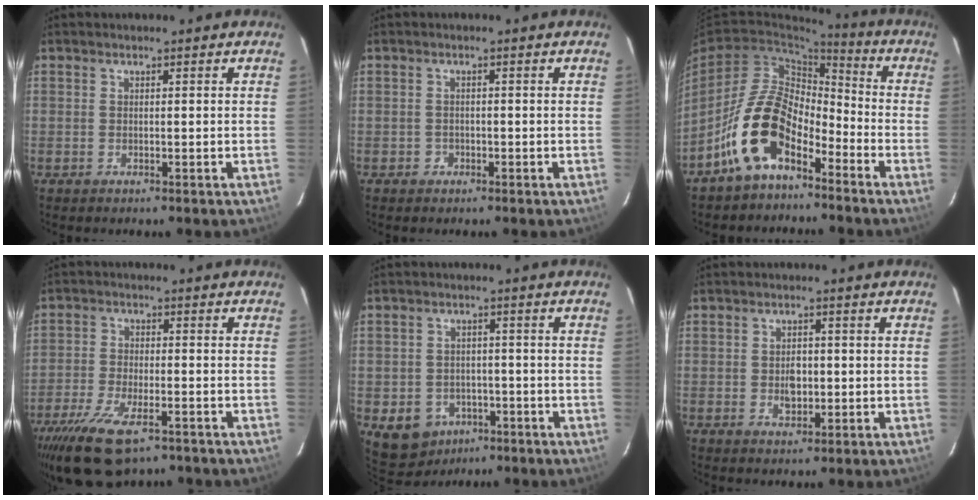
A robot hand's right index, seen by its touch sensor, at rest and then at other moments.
{"total": 1.4, "force": [-0.8, 1.2, 0.1], "torque": [0.000, 0.006, -0.009]}
{"total": 13.2, "force": [-7.9, 6.9, 8.0], "torque": [-0.148, 0.026, -0.146]}
{"total": 13.0, "force": [-8.5, 4.9, 8.4], "torque": [-0.193, -0.032, -0.155]}
{"total": 9.0, "force": [-4.5, 7.3, 2.8], "torque": [-0.078, 0.014, -0.048]}
{"total": 3.2, "force": [-0.5, 2.3, 2.1], "torque": [-0.037, 0.005, -0.006]}